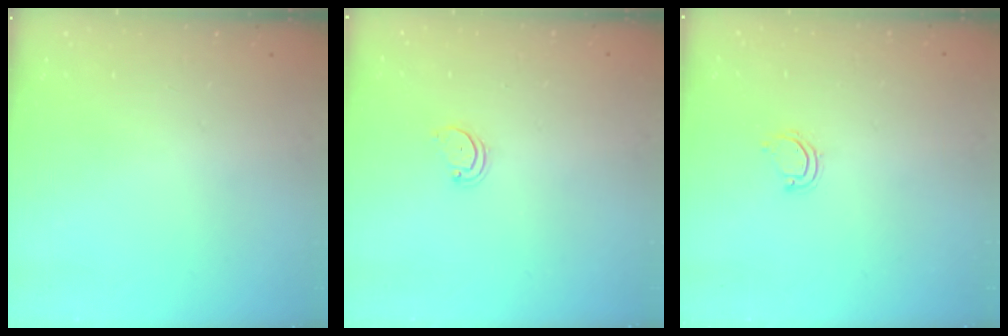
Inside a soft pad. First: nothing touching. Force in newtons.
{"total": 2.2, "press": 2.2, "slide": 0.2}
{"total": 3.7, "press": 3.7, "slide": 0.3}